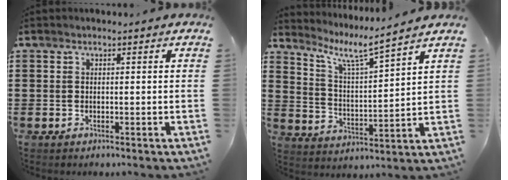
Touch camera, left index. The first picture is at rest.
{"total": 7.0, "force": [5.6, 0.5, 4.2], "torque": [-0.105, -0.032, 0.093]}